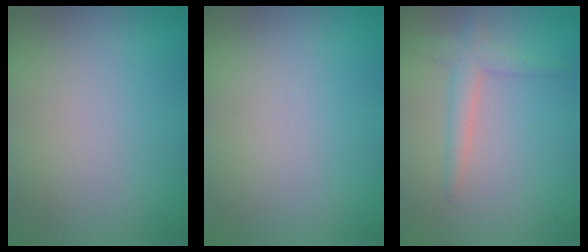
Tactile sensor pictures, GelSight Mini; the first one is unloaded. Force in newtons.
{"total": 0.0}
{"total": 2.3, "press": 2.3, "slide": 0.1}